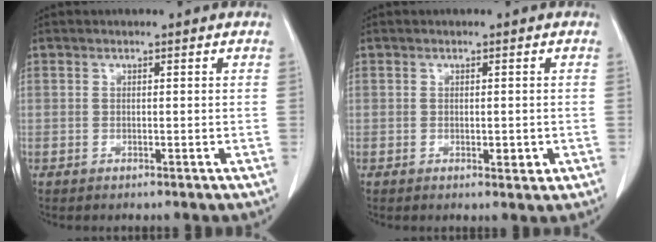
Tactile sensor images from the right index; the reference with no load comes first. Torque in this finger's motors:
{"motor_torque": [0.11, 0.16, 0.02, 0.01]}